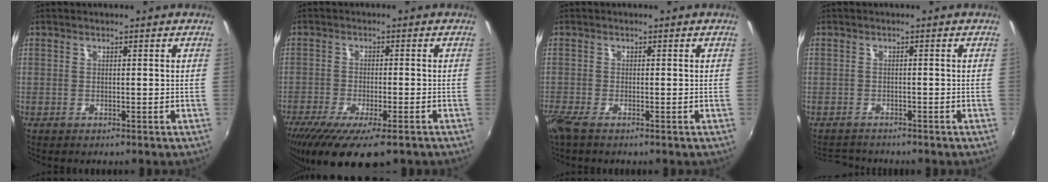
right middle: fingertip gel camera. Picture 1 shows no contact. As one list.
[{"total": 13.7, "force": [-9.5, 3.7, 9.2], "torque": [-0.189, -0.055, -0.151]}, {"total": 2.9, "force": [-2.1, 0.5, 2.0], "torque": [-0.049, -0.011, -0.046]}, {"total": 3.3, "force": [-3.1, 1.1, 0.2], "torque": [-0.018, -0.001, -0.059]}]